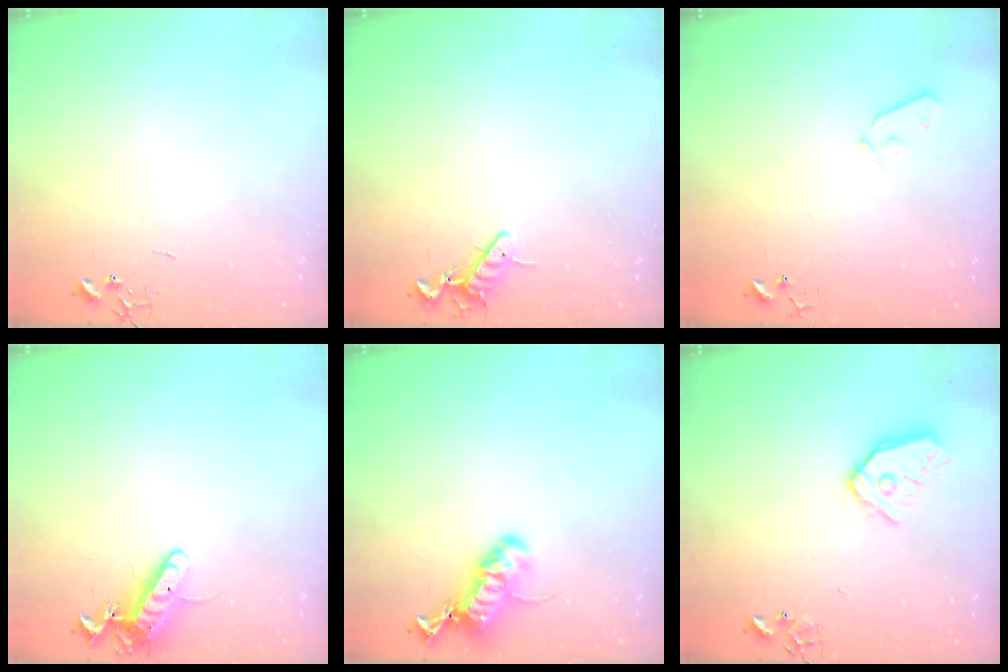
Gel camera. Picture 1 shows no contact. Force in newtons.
{"total": 8.6, "press": 8.5, "slide": 1.3}
{"total": 3.7, "press": 3.6, "slide": 0.6}
{"total": 11.4, "press": 11.4, "slide": 0.9}
{"total": 16.7, "press": 16.6, "slide": 1.2}
{"total": 12.5, "press": 12.4, "slide": 1.6}